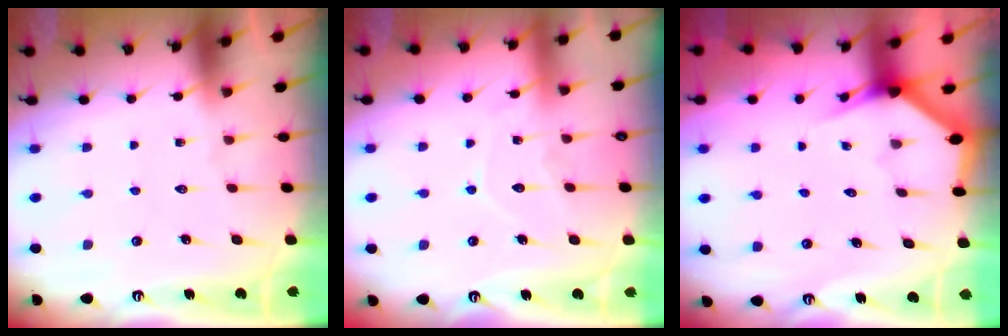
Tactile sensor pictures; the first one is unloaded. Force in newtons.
{"total": 7.8, "press": 7.8, "slide": 0.8}
{"total": 3.0, "press": 3.0, "slide": 0.1}